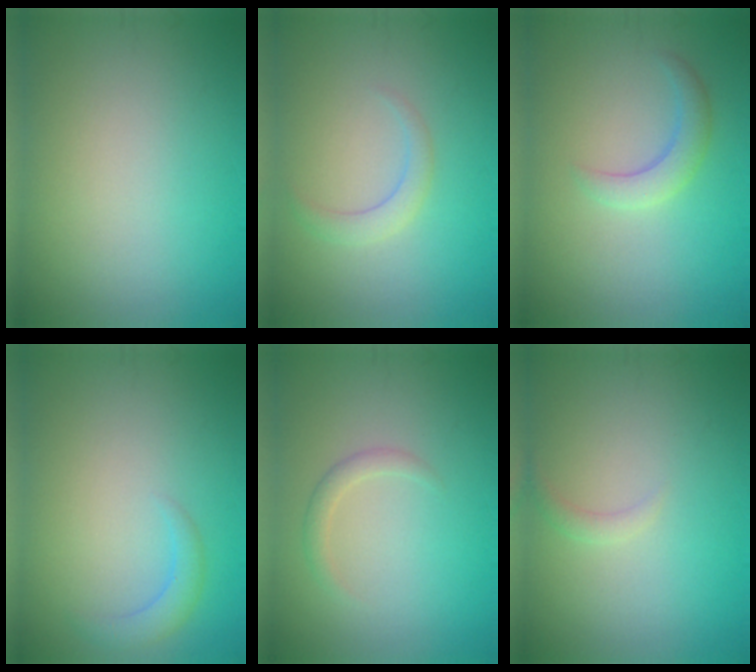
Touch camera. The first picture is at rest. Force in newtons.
{"total": 1.6, "press": 1.6, "slide": 0.1}
{"total": 2.3, "press": 2.2, "slide": 0.2}
{"total": 1.8, "press": 1.8, "slide": 0.2}
{"total": 1.4, "press": 1.4, "slide": 0.1}
{"total": 0.9, "press": 0.9, "slide": 0.1}